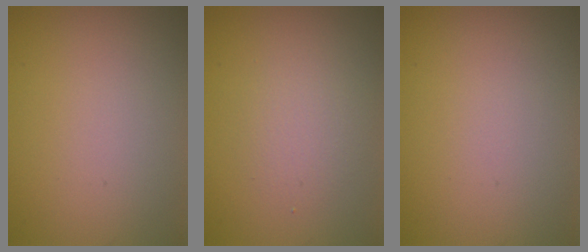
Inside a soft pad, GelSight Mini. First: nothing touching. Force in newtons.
{"total": 2.0, "press": 2.0, "slide": 0.1}
{"total": 0.0}